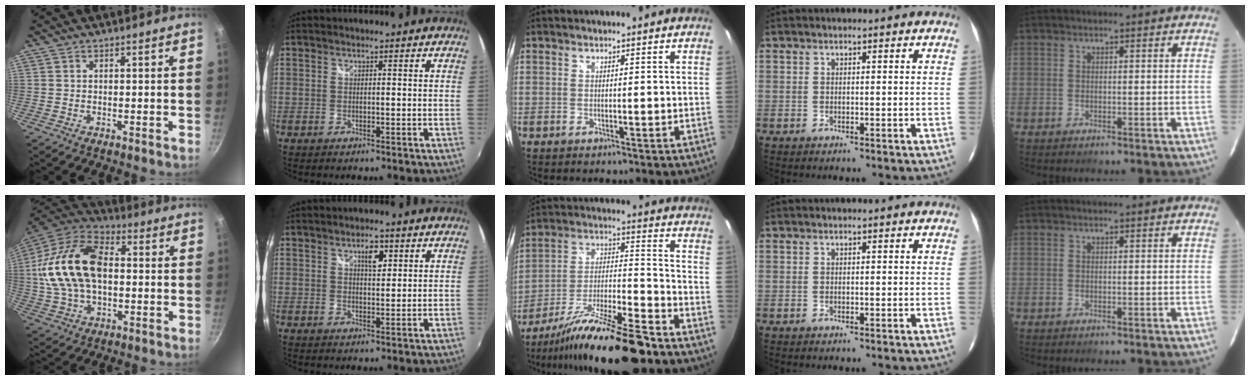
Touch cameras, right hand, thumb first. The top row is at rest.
{"thumb": {"total": 20.9, "force": [1.1, 13.0, 16.3], "torque": [-0.297, 0.033, 0.010]}, "index": {"total": 3.3, "force": [1.6, 1.2, 2.6], "torque": [-0.040, 0.006, 0.026]}, "middle": {"total": 20.0, "force": [-15.3, 2.5, 12.5], "torque": [-0.230, -0.028, -0.256]}}